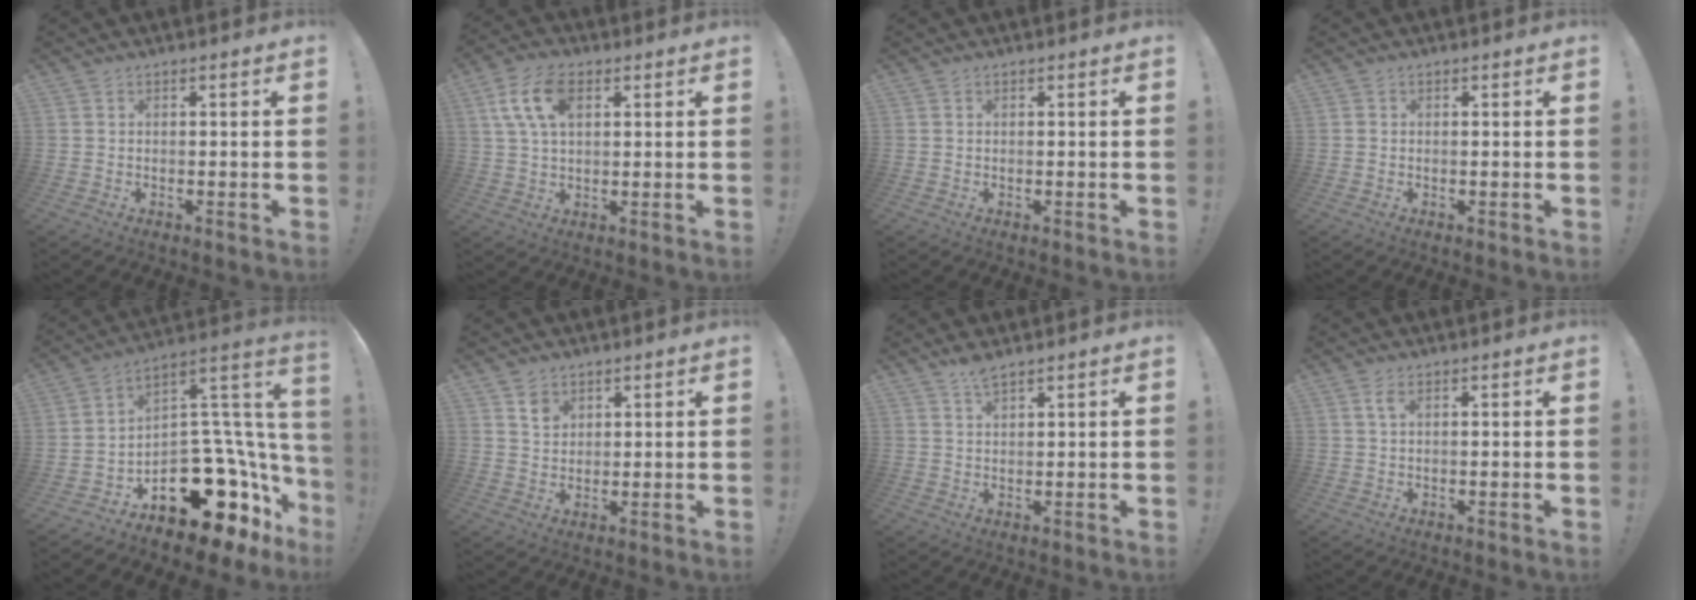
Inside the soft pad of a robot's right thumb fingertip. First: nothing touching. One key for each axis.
{"total": 11.1, "fx": 3.7, "fy": 6.3, "fz": 8.3, "tx": -0.157, "ty": 0.004, "tz": 0.069}
{"total": 0.0}
{"total": 0.5, "fx": -0.1, "fy": 0.5, "fz": -0.1, "tx": 0.004, "ty": 0.002, "tz": -0.002}
{"total": 20.0, "fx": -11.2, "fy": 11.0, "fz": 12.4, "tx": -0.125, "ty": 0.040, "tz": -0.167}
{"total": 4.1, "fx": 2.6, "fy": 2.9, "fz": 1.1, "tx": 0.001, "ty": -0.017, "tz": 0.045}
{"total": 3.2, "fx": 2.6, "fy": 0.5, "fz": 1.8, "tx": -0.028, "ty": -0.017, "tz": 0.044}
{"total": 2.2, "fx": 0.8, "fy": 0.5, "fz": 1.9, "tx": -0.033, "ty": 0.000, "tz": 0.012}